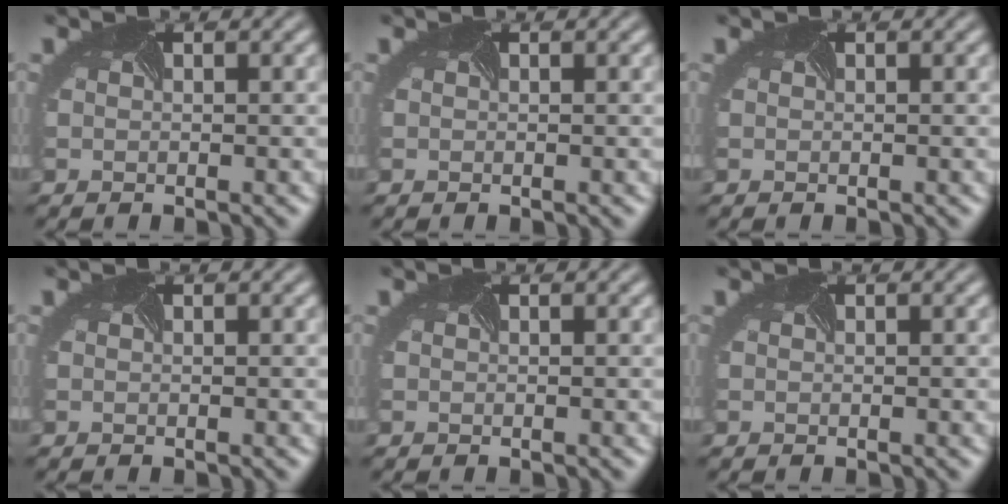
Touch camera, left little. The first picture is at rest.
{"total": 0.0}
{"total": 0.0}
{"total": 0.0}
{"total": 0.0}
{"total": 0.0}